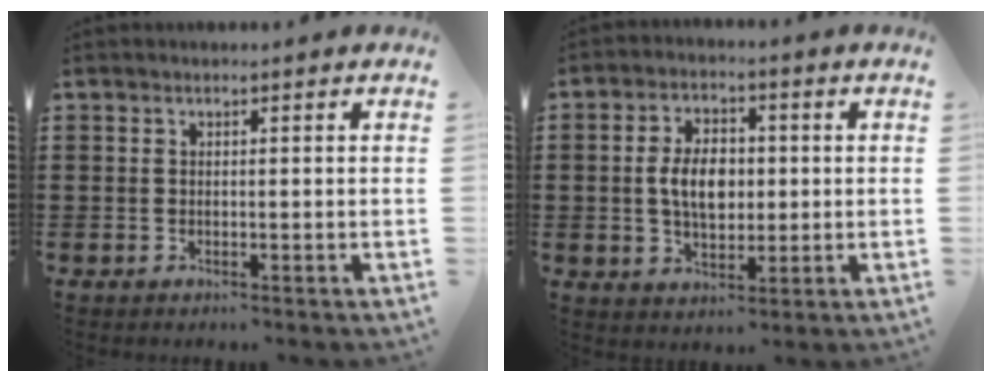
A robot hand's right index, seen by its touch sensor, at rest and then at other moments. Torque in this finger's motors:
{"motor_torque": [1.69, 0.45, 0.81, 0.18]}